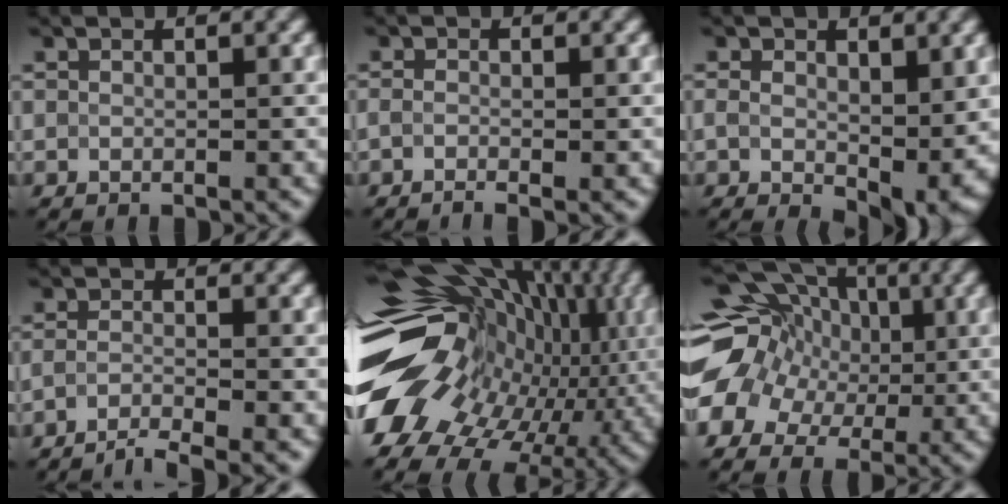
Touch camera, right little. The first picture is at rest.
{"total": 1.8, "force": [-1.3, 0.3, 1.2], "torque": [-0.013, -0.007, -0.020]}
{"total": 6.8, "force": [-0.4, 3.9, 5.5], "torque": [-0.101, -0.021, 0.011]}
{"total": 3.3, "force": [-3.1, 0.2, 1.2], "torque": [-0.012, 0.001, -0.060]}
{"total": 17.5, "force": [0.1, 12.3, 12.4], "torque": [-0.190, 0.002, 0.032]}
{"total": 14.7, "force": [1.6, 12.1, 8.1], "torque": [-0.165, 0.041, 0.004]}